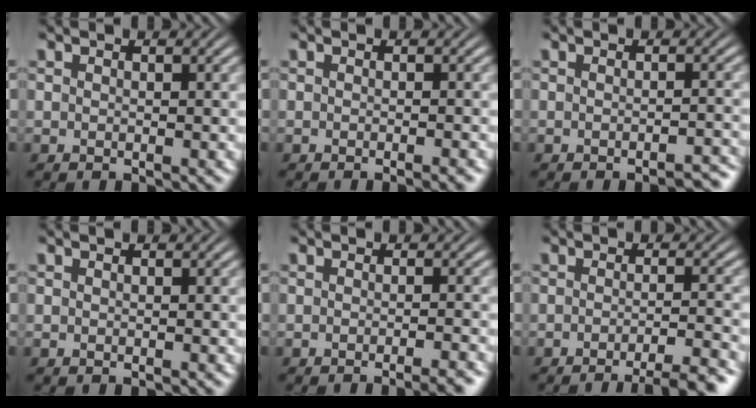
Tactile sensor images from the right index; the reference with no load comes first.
{"total": 1.2, "force": [-1.0, -0.1, 0.6], "torque": [-0.007, 0.004, -0.018]}
{"total": 2.7, "force": [-2.5, 0.4, 1.0], "torque": [-0.013, -0.002, -0.038]}
{"total": 0.0}
{"total": 2.5, "force": [-2.1, 0.2, 1.3], "torque": [-0.013, 0.003, -0.038]}
{"total": 4.6, "force": [-3.7, 0.6, 2.7], "torque": [-0.029, -0.007, -0.060]}